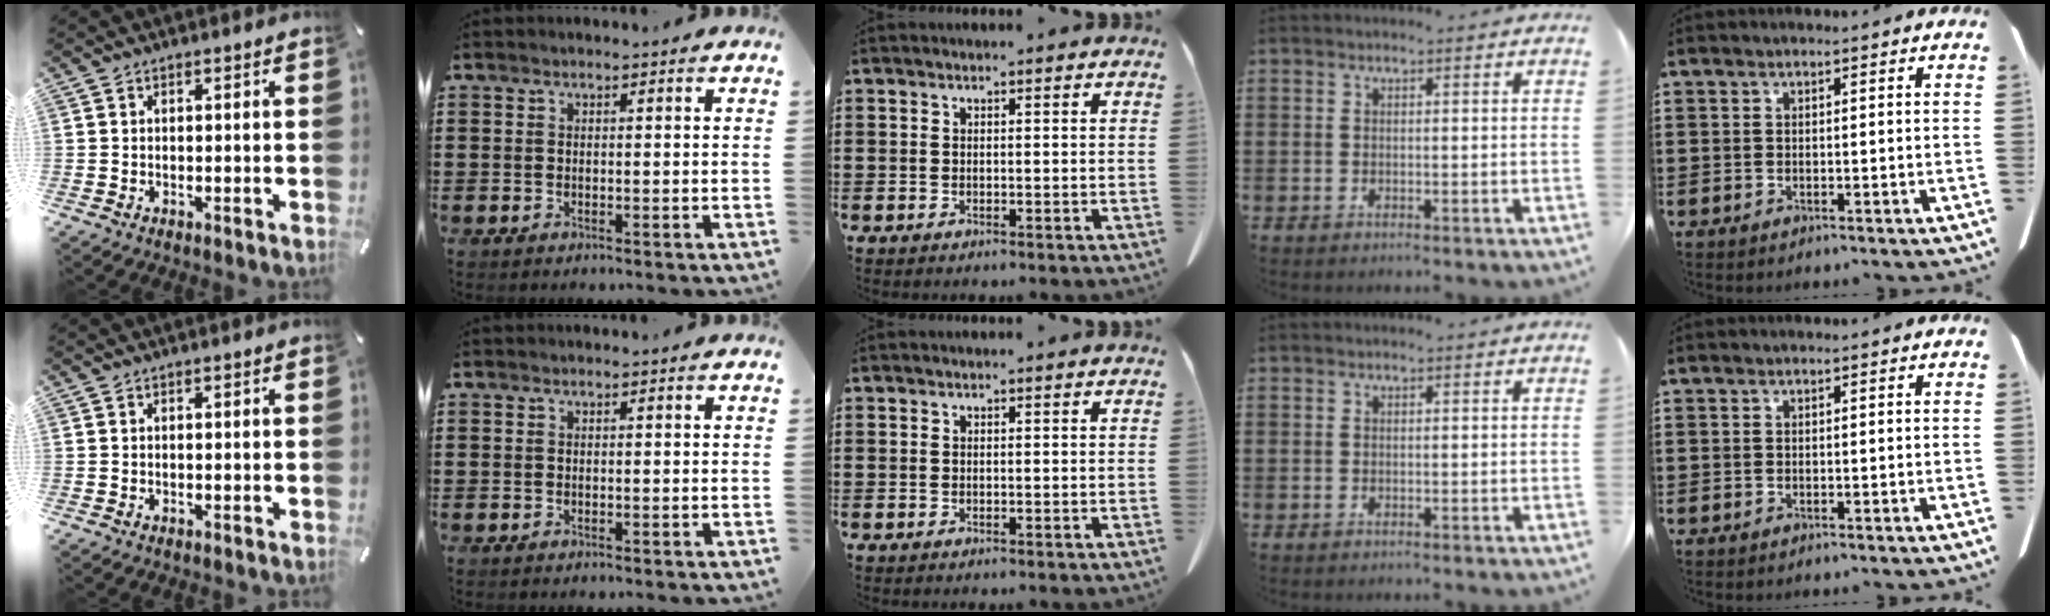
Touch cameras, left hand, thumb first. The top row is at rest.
{}